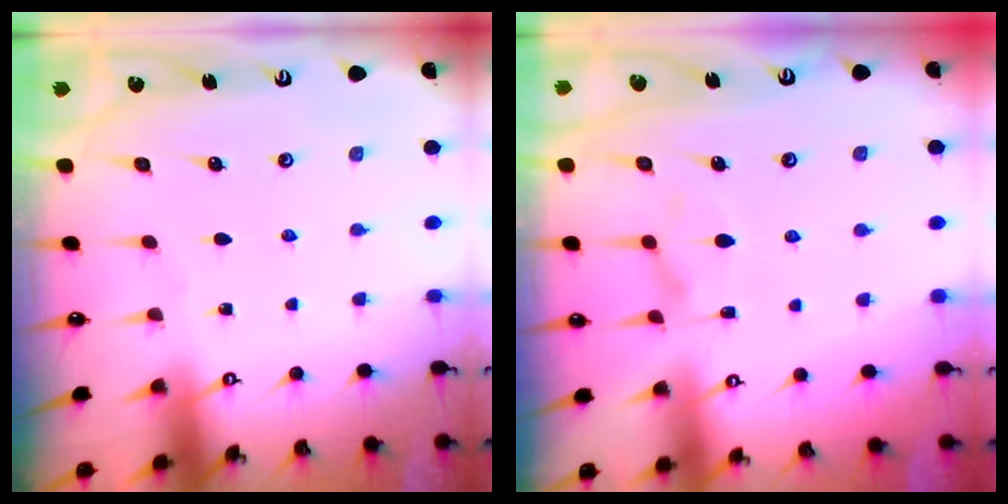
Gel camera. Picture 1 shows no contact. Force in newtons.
{"total": 3.4, "press": 3.1, "slide": 1.3}